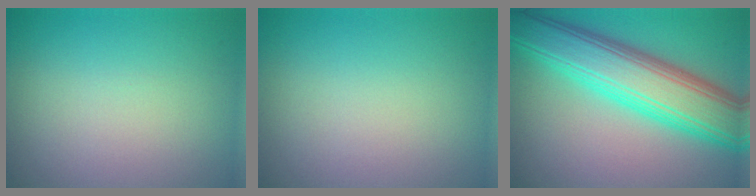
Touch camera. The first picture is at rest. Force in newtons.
{"total": 0.0}
{"total": 9.5, "press": 9.5, "slide": 0.2}